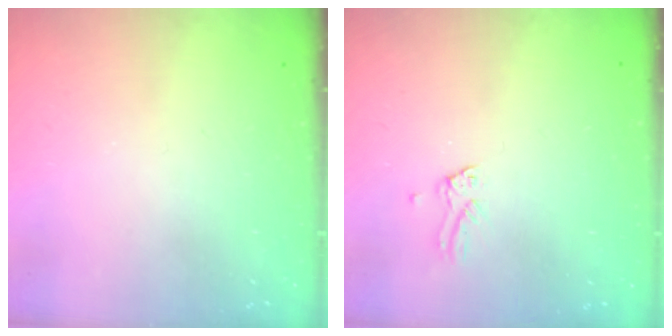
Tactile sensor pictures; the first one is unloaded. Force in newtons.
{"total": 0.0}